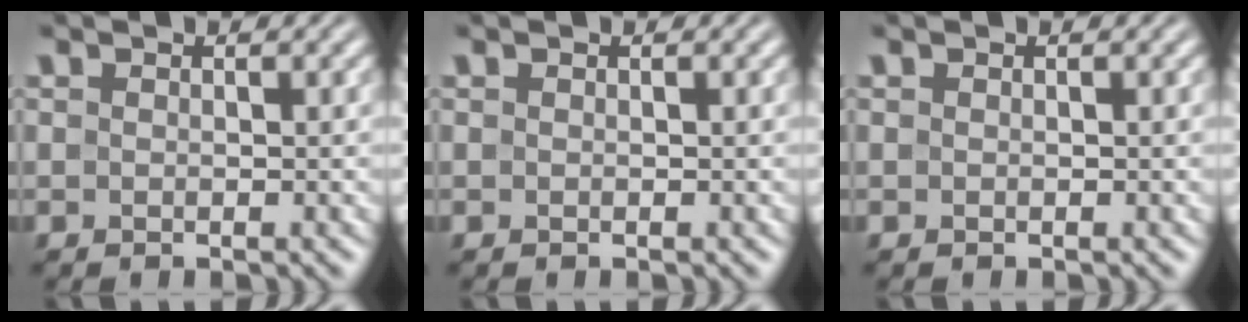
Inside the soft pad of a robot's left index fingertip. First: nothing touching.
{"total": 0.0}
{"total": 0.0}